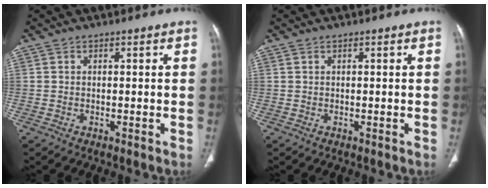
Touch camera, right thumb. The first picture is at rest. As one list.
[{"total": 0.0}]